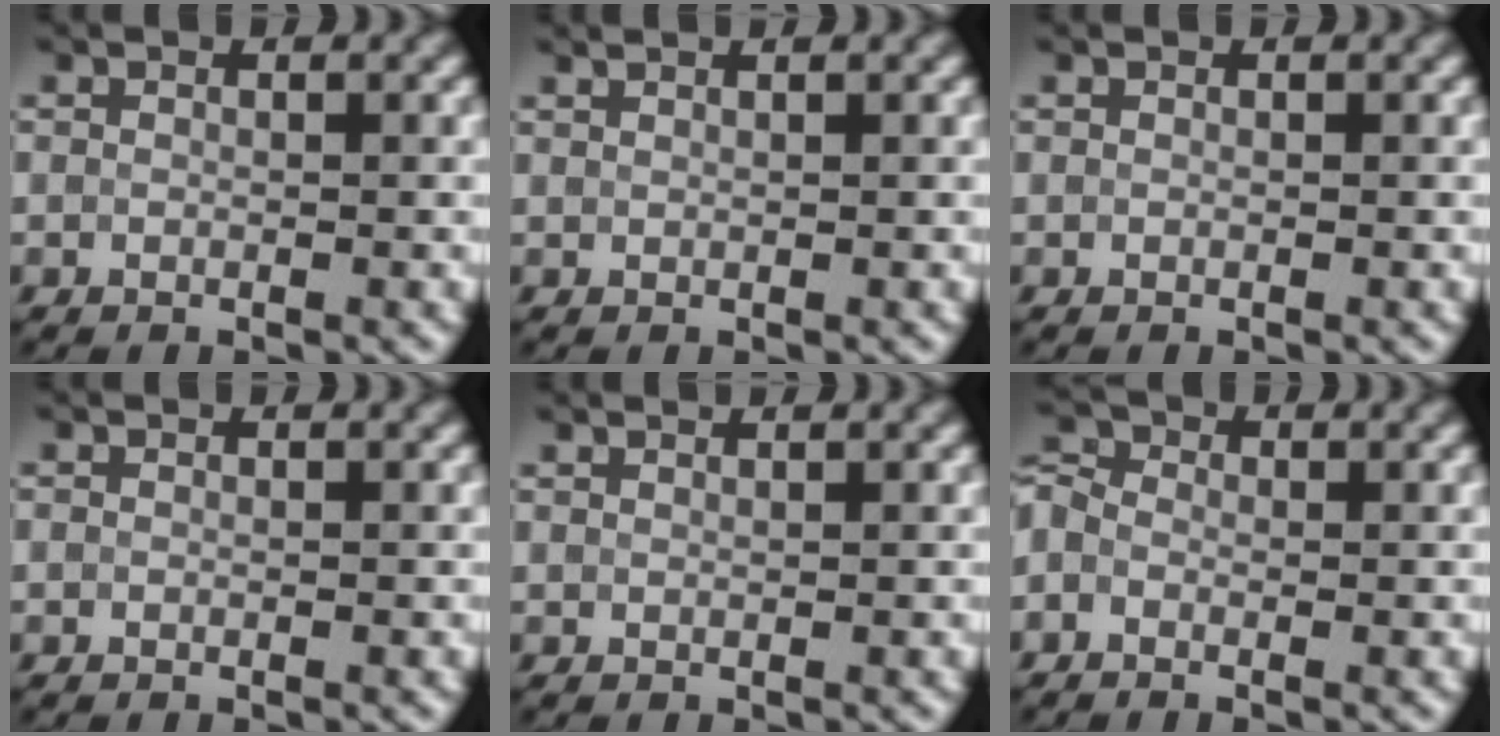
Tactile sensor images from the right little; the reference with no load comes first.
{"total": 1.1, "force": [0.9, 0.3, 0.5], "torque": [-0.004, 0.000, 0.007]}
{"total": 0.0}
{"total": 0.0}
{"total": 0.8, "force": [0.8, 0.1, 0.3], "torque": [-0.003, -0.003, 0.006]}
{"total": 2.4, "force": [-0.4, 1.9, 1.3], "torque": [-0.026, 0.008, -0.027]}